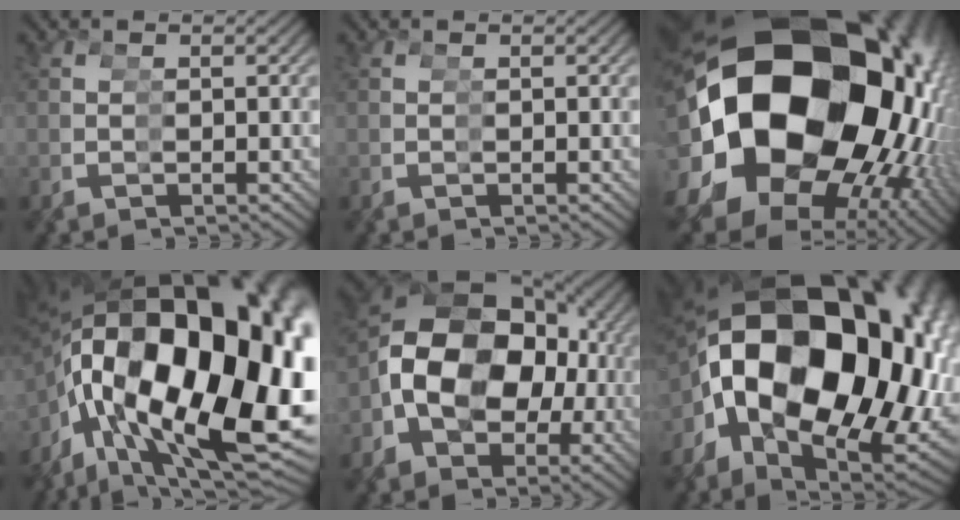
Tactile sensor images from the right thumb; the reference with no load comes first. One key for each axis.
{"total": 0.0}
{"total": 30.5, "fx": 1.3, "fy": 20.1, "fz": 22.9, "tx": -0.402, "ty": -0.031, "tz": 0.038}
{"total": 30.2, "fx": 1.8, "fy": 18.2, "fz": 24.0, "tx": -0.400, "ty": -0.030, "tz": 0.062}
{"total": 19.8, "fx": -1.4, "fy": 14.8, "fz": 13.0, "tx": -0.263, "ty": -0.044, "tz": -0.005}
{"total": 27.4, "fx": 1.7, "fy": 17.7, "fz": 20.9, "tx": -0.372, "ty": -0.015, "tz": 0.045}